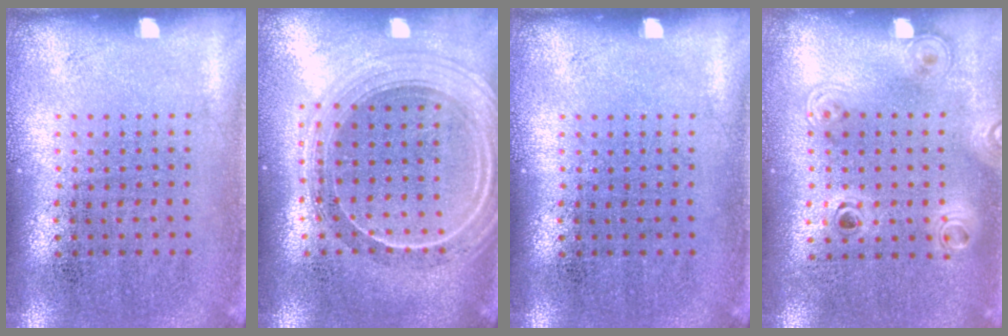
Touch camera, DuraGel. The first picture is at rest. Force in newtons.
{"total": 2.4, "press": 2.0, "slide": 1.2}
{"total": 0.0}
{"total": 1.2, "press": 1.1, "slide": 0.6}